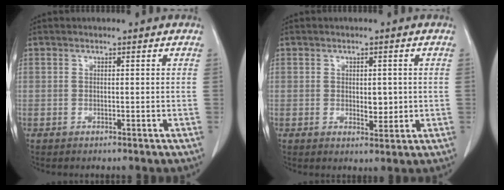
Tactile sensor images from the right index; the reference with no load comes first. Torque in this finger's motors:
{"motor_torque": [0.05, 0.12, 0.04, 0.01]}